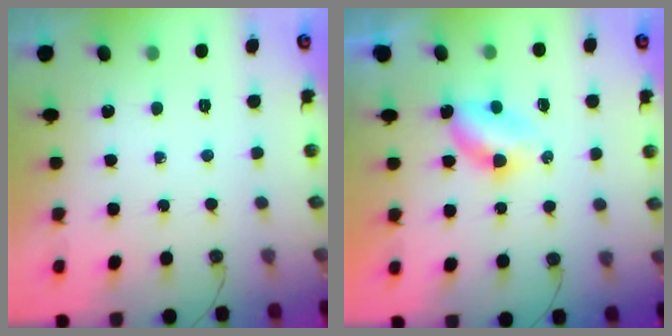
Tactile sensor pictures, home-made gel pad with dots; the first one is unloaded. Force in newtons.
{"total": 4.1, "press": 4.0, "slide": 0.5}